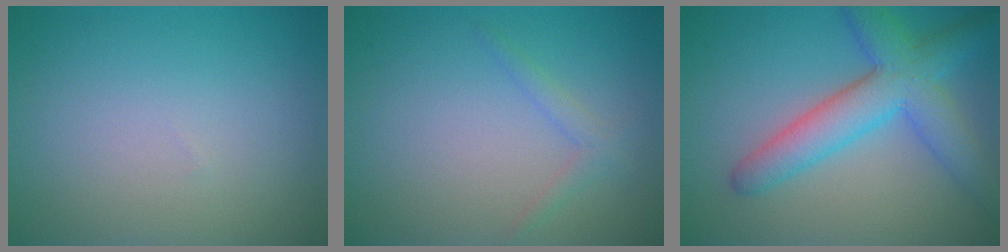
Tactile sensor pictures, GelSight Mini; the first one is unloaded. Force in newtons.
{"total": 1.3, "press": 1.3, "slide": 0.1}
{"total": 6.3, "press": 6.3, "slide": 0.2}